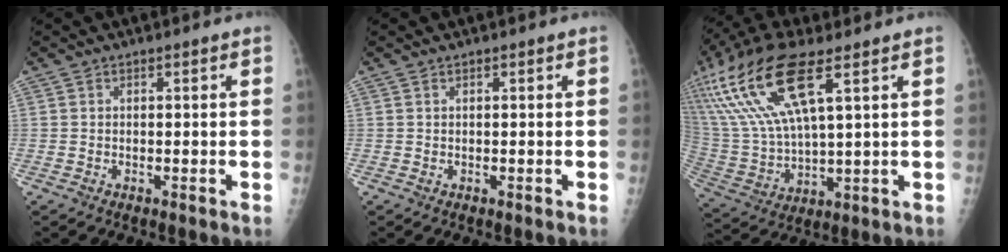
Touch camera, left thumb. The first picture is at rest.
{"total": 0.0}
{"total": 20.0, "force": [9.5, 6.5, 16.4], "torque": [-0.367, -0.015, 0.193]}